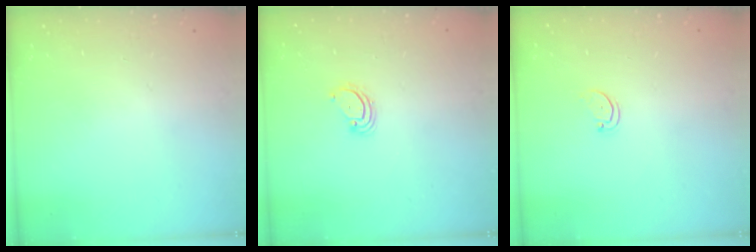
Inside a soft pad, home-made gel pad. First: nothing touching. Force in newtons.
{"total": 2.8, "press": 2.8, "slide": 0.2}
{"total": 1.5, "press": 1.5, "slide": 0.3}